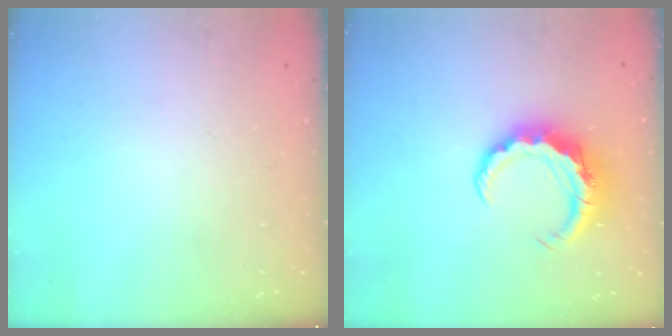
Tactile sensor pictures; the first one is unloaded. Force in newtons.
{"total": 7.8, "press": 7.7, "slide": 1.0}